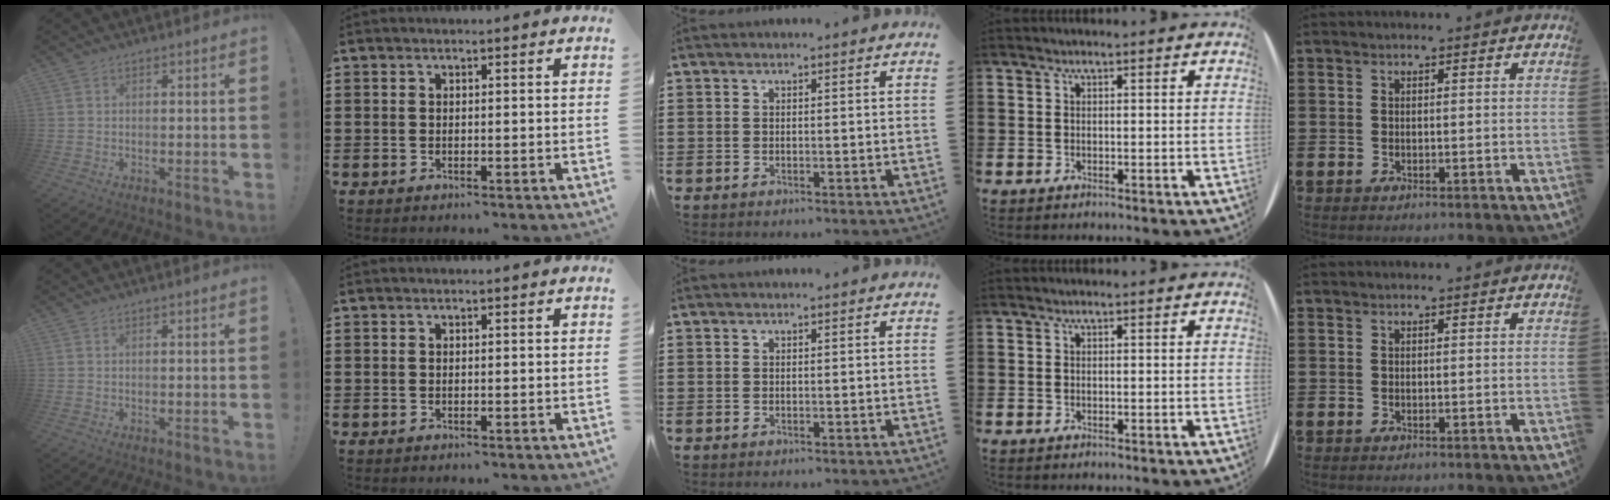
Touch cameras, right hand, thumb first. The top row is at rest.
{}